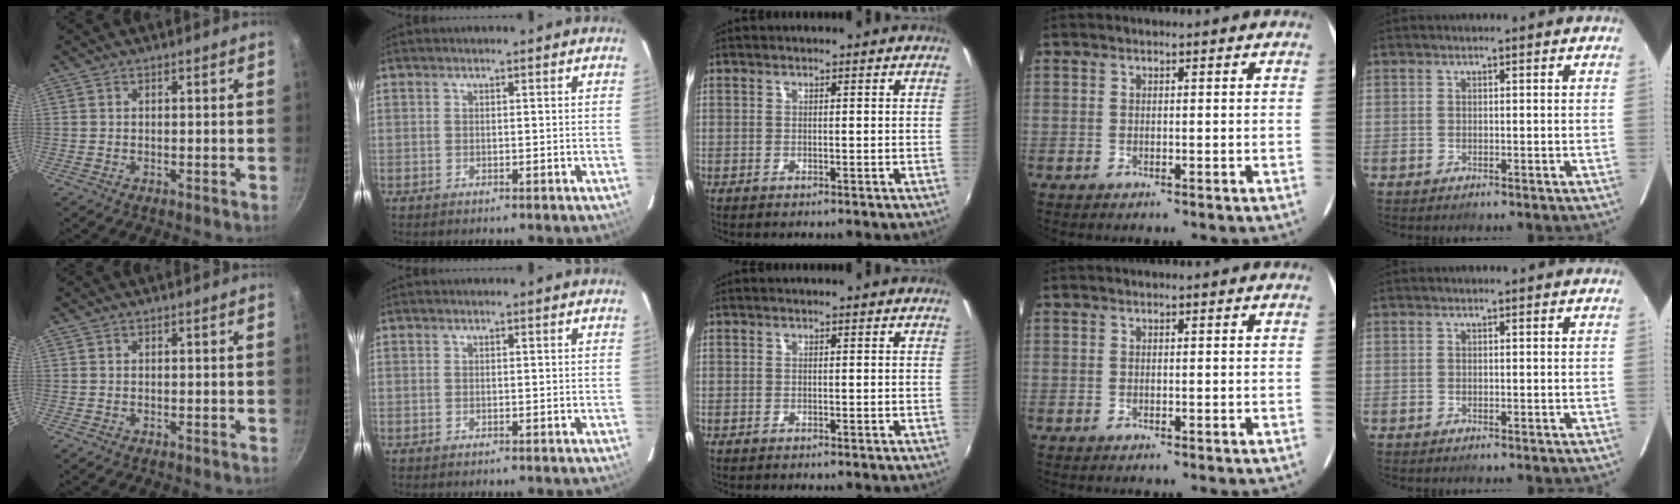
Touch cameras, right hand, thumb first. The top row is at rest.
{}